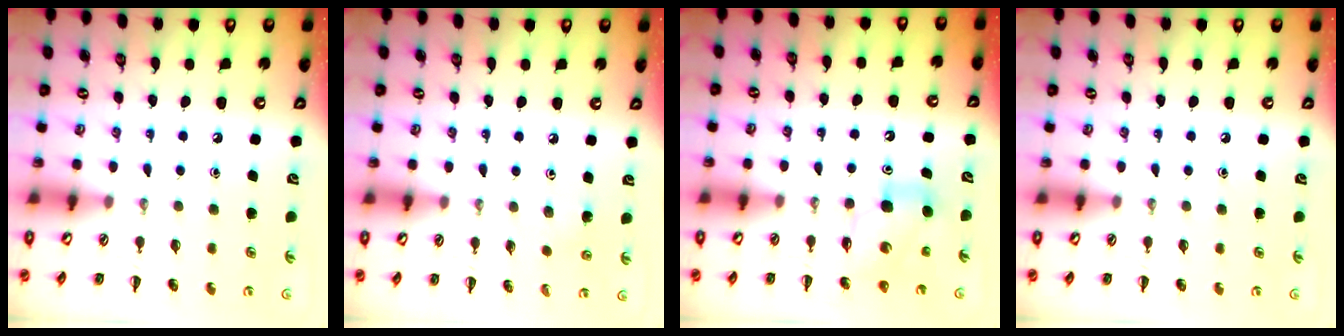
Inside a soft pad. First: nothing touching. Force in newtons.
{"total": 2.7, "press": 2.6, "slide": 1.0}
{"total": 8.1, "press": 8.0, "slide": 1.1}
{"total": 0.0}